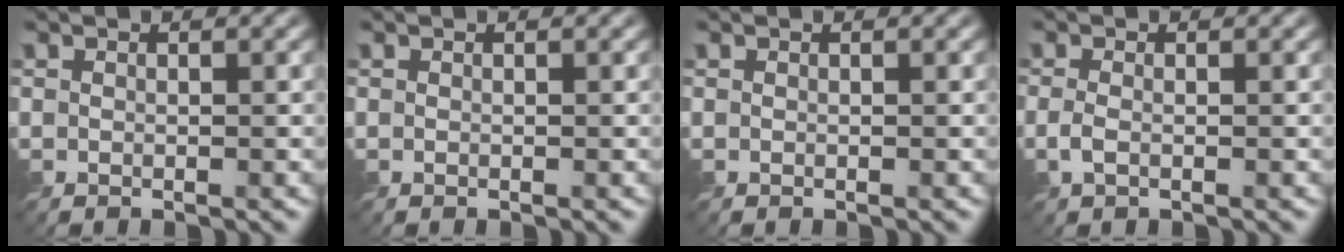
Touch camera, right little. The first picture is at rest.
{"total": 0.0}
{"total": 0.0}
{"total": 1.3, "force": [-0.4, 0.5, 1.1], "torque": [-0.027, -0.001, -0.012]}